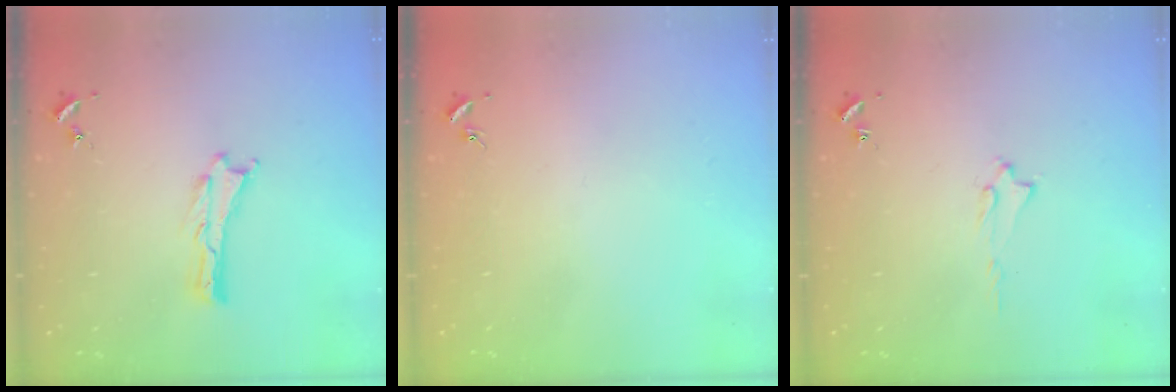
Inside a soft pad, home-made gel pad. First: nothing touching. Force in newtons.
{"total": 0.0}
{"total": 1.6, "press": 1.6, "slide": 0.2}